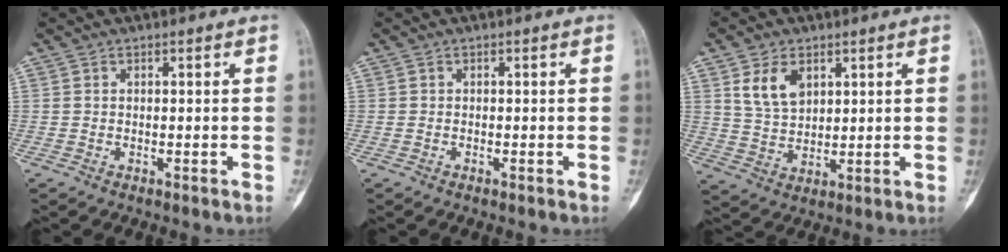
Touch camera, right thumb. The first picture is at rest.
{"total": 0.0}
{"total": 7.3, "force": [3.3, 4.7, 4.4], "torque": [-0.067, -0.017, 0.070]}